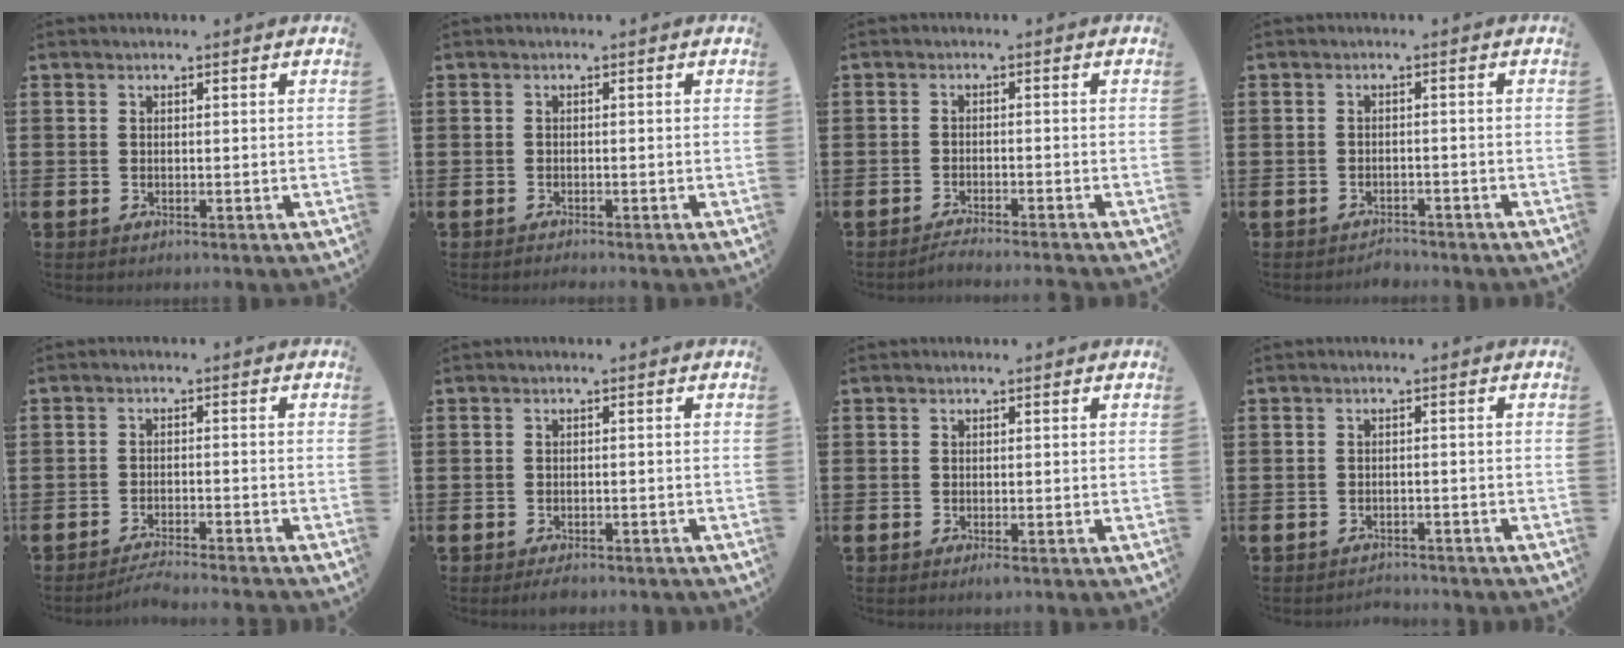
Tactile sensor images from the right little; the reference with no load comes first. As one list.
[{"total": 0.5, "force": [-0.5, 0.0, 0.1], "torque": [-0.002, -0.003, -0.011]}, {"total": 1.6, "force": [-1.5, -0.3, 0.5], "torque": [-0.007, 0.002, -0.029]}, {"total": 1.4, "force": [-1.4, 0.1, -0.1], "torque": [-0.004, 0.004, -0.031]}, {"total": 2.4, "force": [-2.3, -0.3, 0.7], "torque": [-0.010, 0.003, -0.045]}, {"total": 1.0, "force": [-0.9, 0.2, 0.3], "torque": [-0.008, -0.001, -0.019]}, {"total": 0.9, "force": [-0.3, 0.1, 0.8], "torque": [-0.014, -0.002, -0.005]}, {"total": 1.4, "force": [-1.4, 0.0, -0.1], "torque": [-0.002, 0.003, -0.031]}]